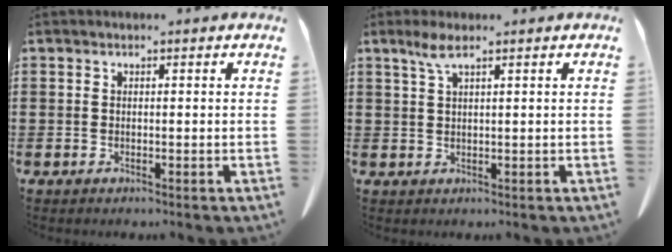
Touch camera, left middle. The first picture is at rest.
{"total": 3.0, "force": [1.8, 0.5, 2.4], "torque": [-0.053, 0.003, 0.031]}